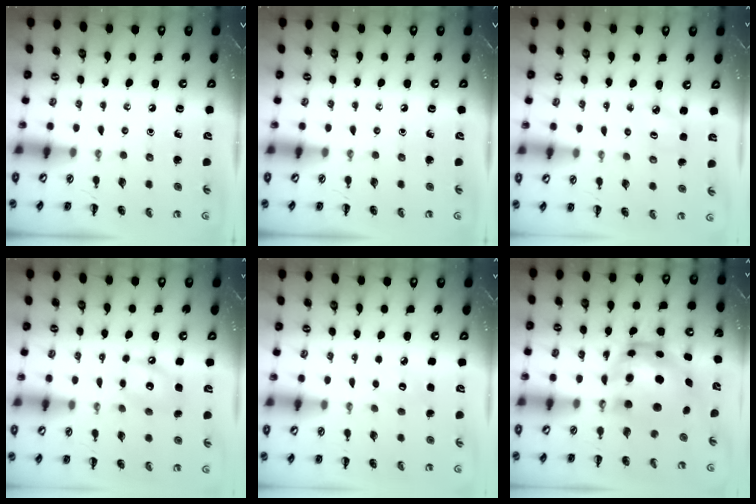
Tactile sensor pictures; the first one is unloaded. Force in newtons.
{"total": 0.0}
{"total": 2.5, "press": 2.4, "slide": 0.6}
{"total": 10.6, "press": 10.5, "slide": 1.5}
{"total": 6.4, "press": 6.2, "slide": 1.8}
{"total": 6.9, "press": 6.7, "slide": 1.6}